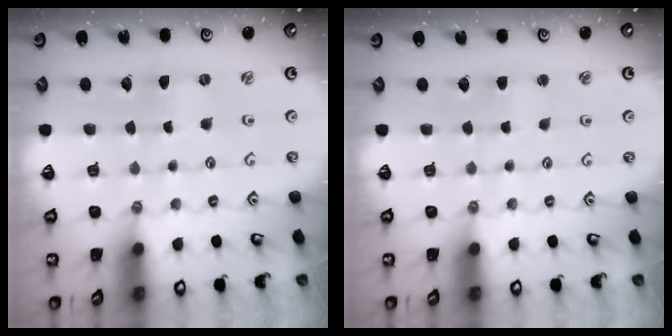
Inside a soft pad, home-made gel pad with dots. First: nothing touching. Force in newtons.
{"total": 2.7, "press": 2.7, "slide": 0.2}